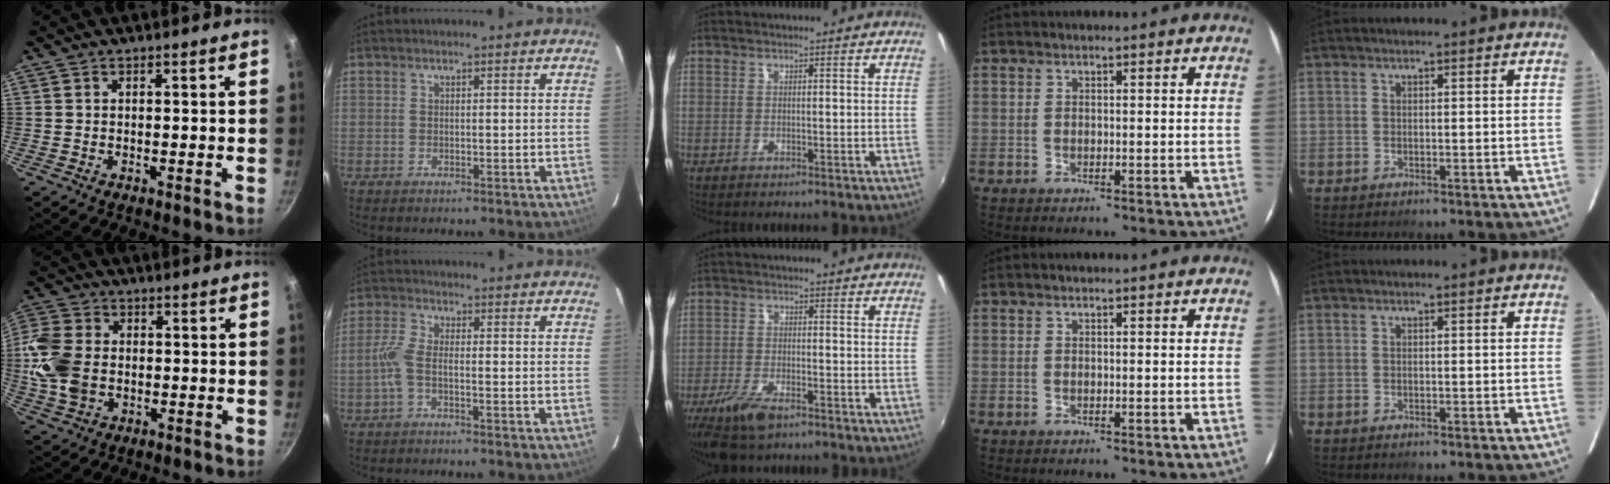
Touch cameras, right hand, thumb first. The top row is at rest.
{"thumb": {"total": 13.0, "force": [-0.8, 9.7, 8.6], "torque": [-0.173, 0.009, -0.024]}, "index": {"total": 3.6, "force": [-1.4, 1.0, 3.1], "torque": [-0.079, 0.005, -0.031]}, "middle": {"total": 9.3, "force": [-6.1, 3.5, 6.0], "torque": [-0.148, -0.025, -0.116]}}